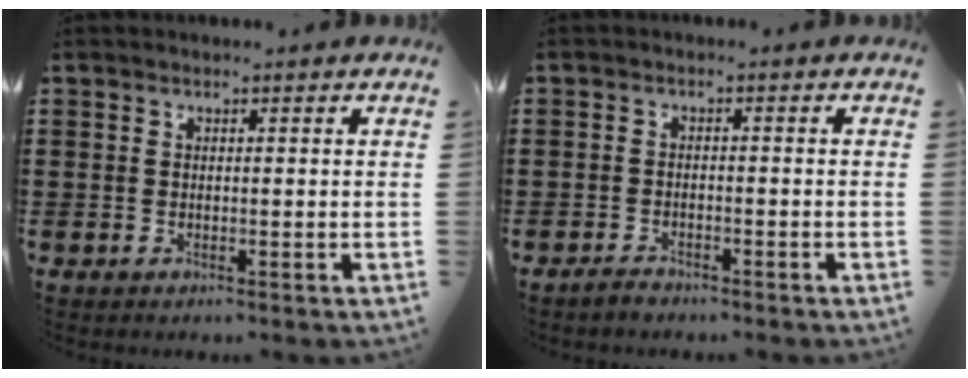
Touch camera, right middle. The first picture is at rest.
{"total": 1.6, "force": [-1.5, 0.5, 0.2], "torque": [-0.008, 0.001, -0.031]}